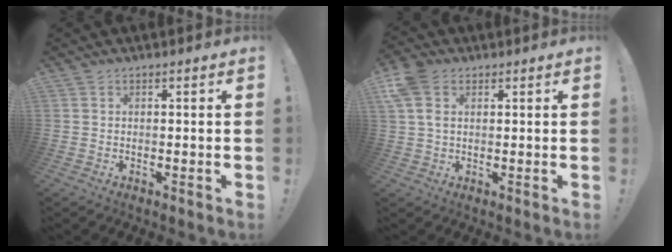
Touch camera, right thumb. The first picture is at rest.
{"total": 6.8, "force": [2.7, 4.5, 4.3], "torque": [-0.084, 0.001, 0.055]}